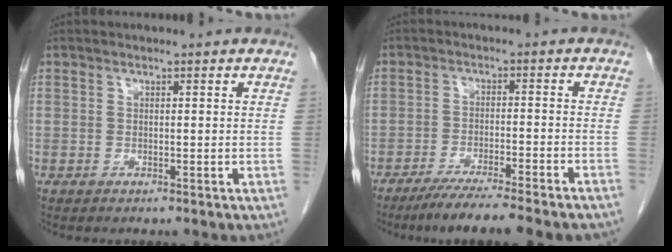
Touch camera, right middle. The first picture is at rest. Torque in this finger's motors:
{"motor_torque": [1.13, -1.01, 0.23, 0.08]}